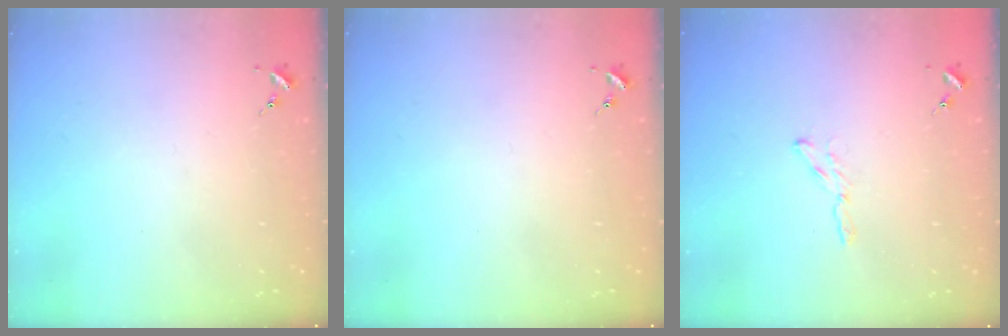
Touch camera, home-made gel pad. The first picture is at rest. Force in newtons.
{"total": 0.0}
{"total": 2.4, "press": 2.4, "slide": 0.2}